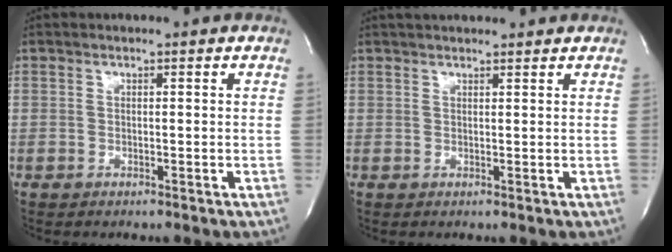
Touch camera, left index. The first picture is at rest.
{"total": 6.7, "force": [6.2, 1.0, 2.5], "torque": [-0.038, 0.033, 0.082]}